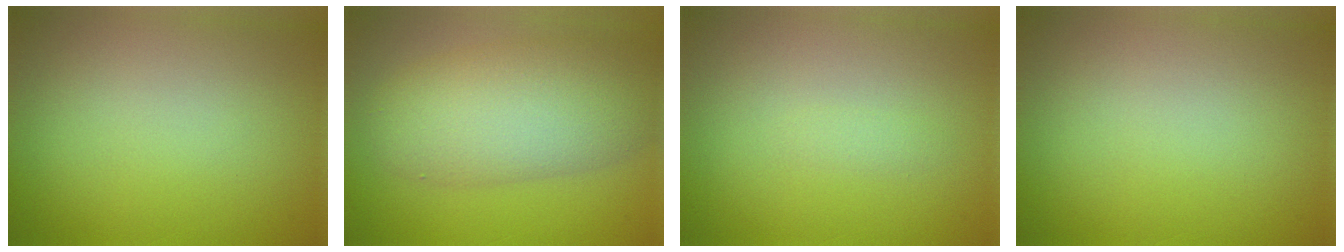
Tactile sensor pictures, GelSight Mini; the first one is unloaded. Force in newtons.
{"total": 7.7, "press": 7.7, "slide": 0.6}
{"total": 0.6, "press": 0.6, "slide": 0.1}
{"total": 0.0}